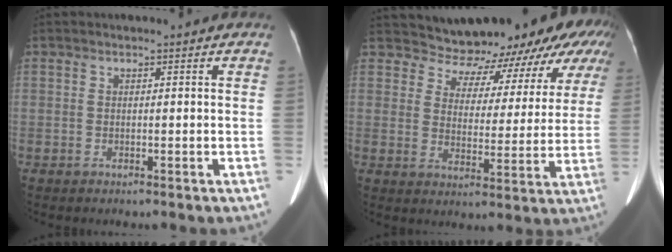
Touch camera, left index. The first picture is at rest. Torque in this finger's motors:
{"motor_torque": [1.12, -1.02, 1.05, 0.07]}